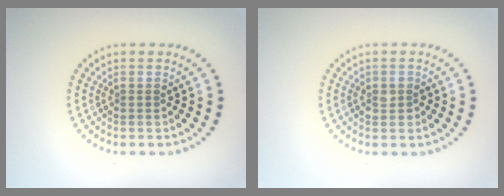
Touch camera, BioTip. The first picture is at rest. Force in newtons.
{"total": 1.4, "press": 1.3, "slide": 0.4}